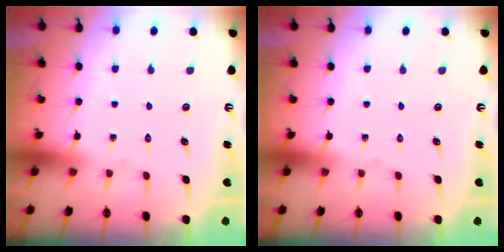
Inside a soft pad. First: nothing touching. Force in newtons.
{"total": 0.0}